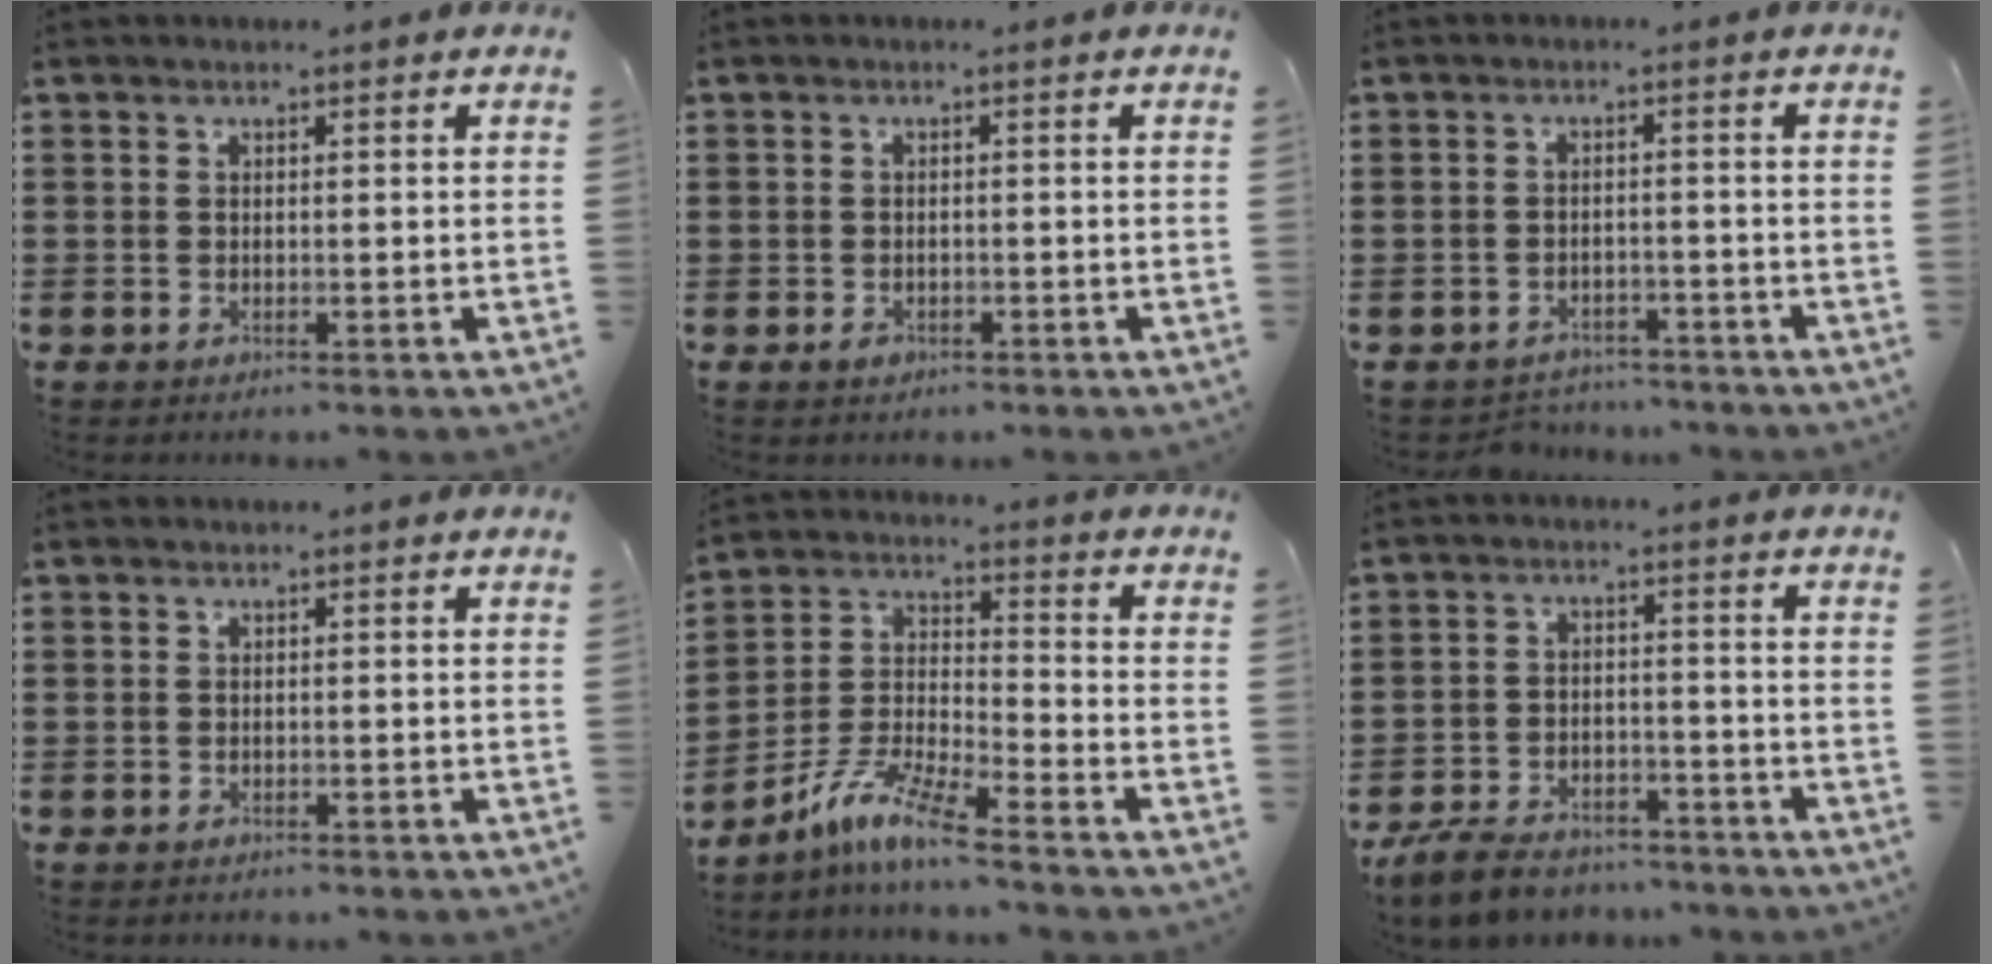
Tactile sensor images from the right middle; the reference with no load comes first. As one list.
[{"total": 0.9, "force": [-0.6, 0.4, 0.4], "torque": [-0.011, -0.003, -0.011]}, {"total": 2.5, "force": [-2.4, 0.5, -0.2], "torque": [-0.005, -0.001, -0.054]}, {"total": 0.6, "force": [-0.5, 0.3, 0.0], "torque": [0.000, 0.001, -0.011]}, {"total": 9.0, "force": [-7.5, 0.3, 5.1], "torque": [-0.118, -0.010, -0.149]}, {"total": 6.3, "force": [-5.8, 1.6, 1.7], "torque": [-0.045, 0.010, -0.116]}]